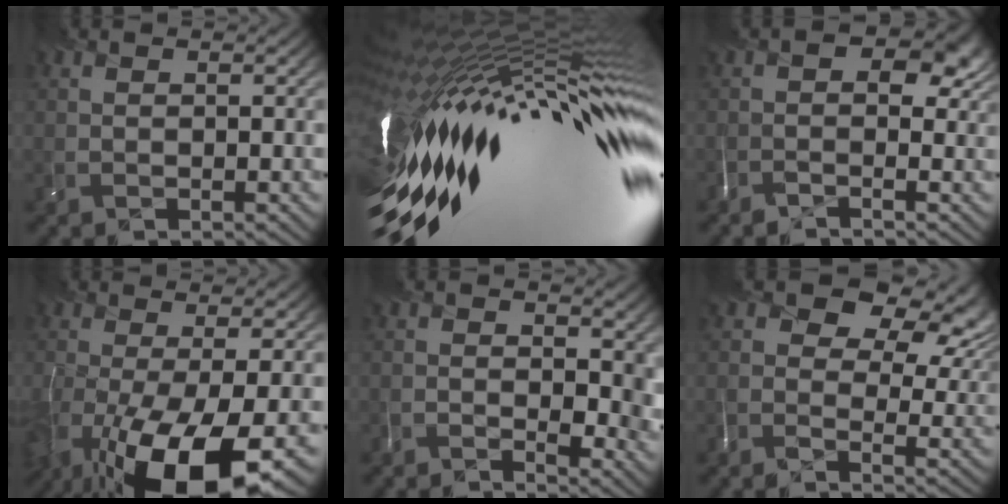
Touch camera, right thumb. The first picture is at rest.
{"total": 20.0, "force": [-2.3, 5.2, 19.2], "torque": [-0.342, -0.017, -0.040]}
{"total": 4.2, "force": [-0.4, 1.9, 3.7], "torque": [-0.045, -0.004, -0.015]}
{"total": 15.9, "force": [-7.1, 5.5, 13.1], "torque": [-0.237, -0.041, -0.097]}
{"total": 9.1, "force": [-1.2, 5.1, 7.5], "torque": [-0.103, -0.030, -0.005]}
{"total": 10.9, "force": [4.2, 6.5, 7.6], "torque": [-0.116, -0.007, 0.077]}